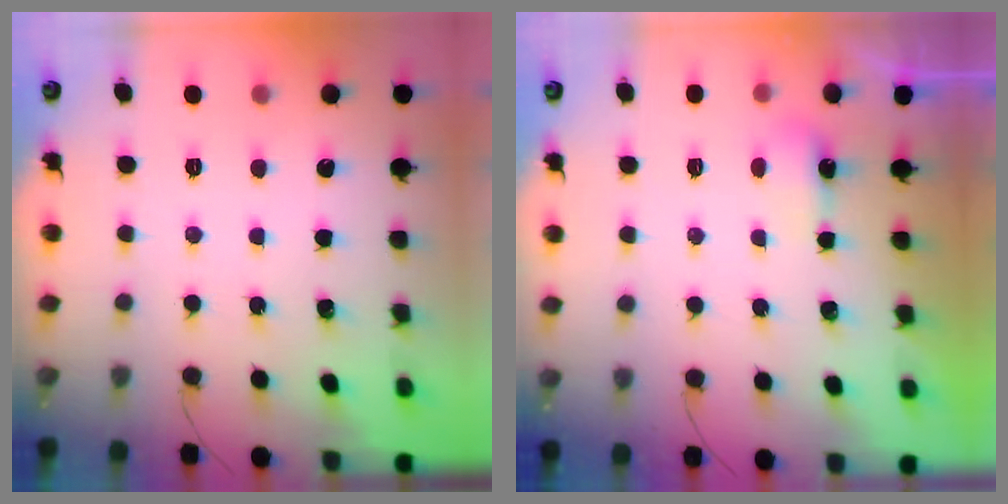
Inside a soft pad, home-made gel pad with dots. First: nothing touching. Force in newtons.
{"total": 7.9, "press": 3.5, "slide": 7.0}